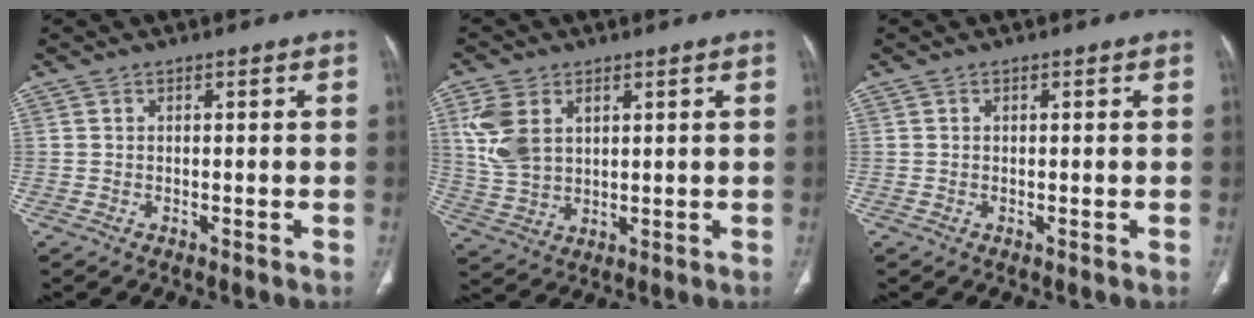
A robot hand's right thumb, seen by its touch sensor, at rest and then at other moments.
{"total": 9.1, "force": [3.1, 6.1, 6.1], "torque": [-0.125, -0.004, 0.071]}
{"total": 0.0}